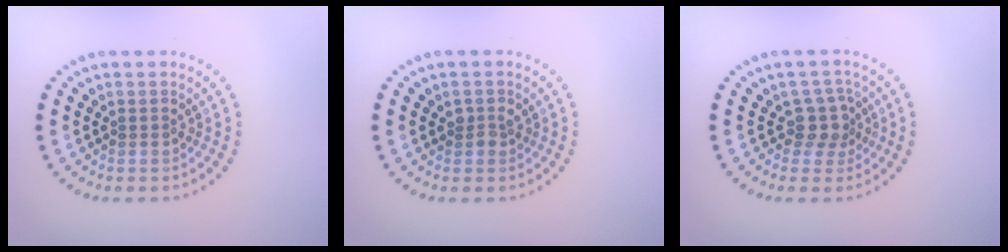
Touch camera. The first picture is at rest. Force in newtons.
{"total": 0.9, "press": 0.9, "slide": 0.3}
{"total": 2.5, "press": 2.0, "slide": 1.5}